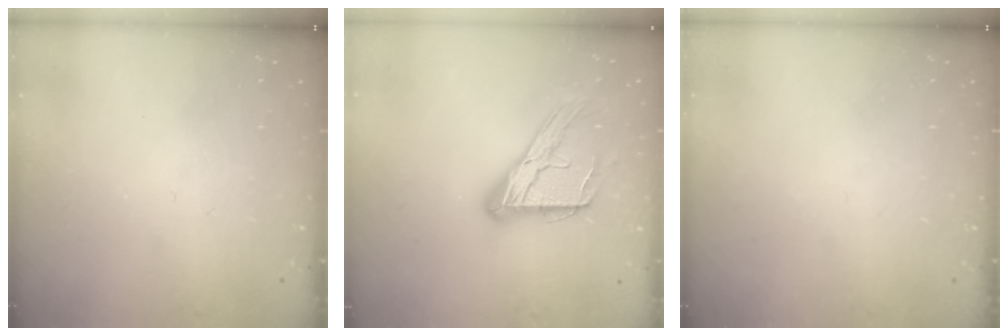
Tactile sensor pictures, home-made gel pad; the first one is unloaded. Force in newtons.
{"total": 15.7, "press": 15.7, "slide": 1.5}
{"total": 0.0}